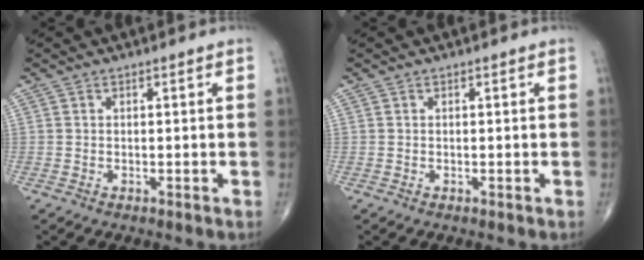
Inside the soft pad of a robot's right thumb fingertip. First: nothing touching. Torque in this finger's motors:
{"motor_torque": [0.00, 0.00, 0.10, 0.10, 0.00]}